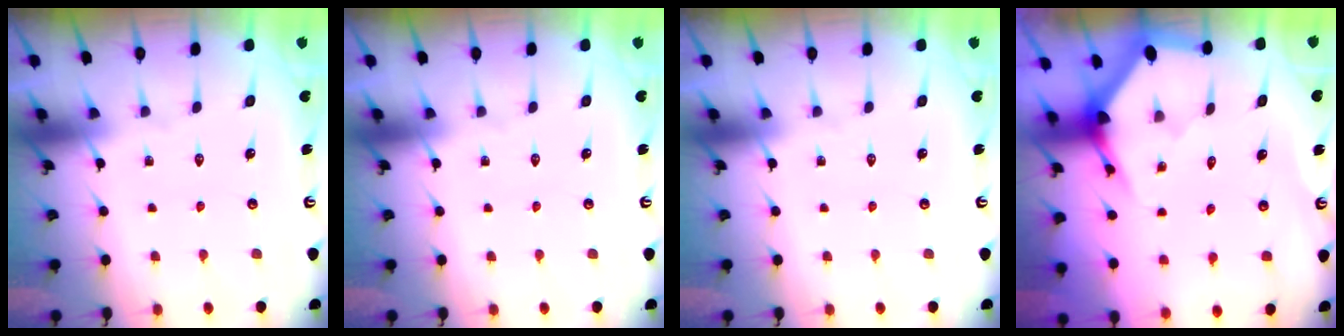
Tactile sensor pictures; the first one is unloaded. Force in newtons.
{"total": 0.0}
{"total": 0.0}
{"total": 3.2, "press": 3.2, "slide": 0.2}